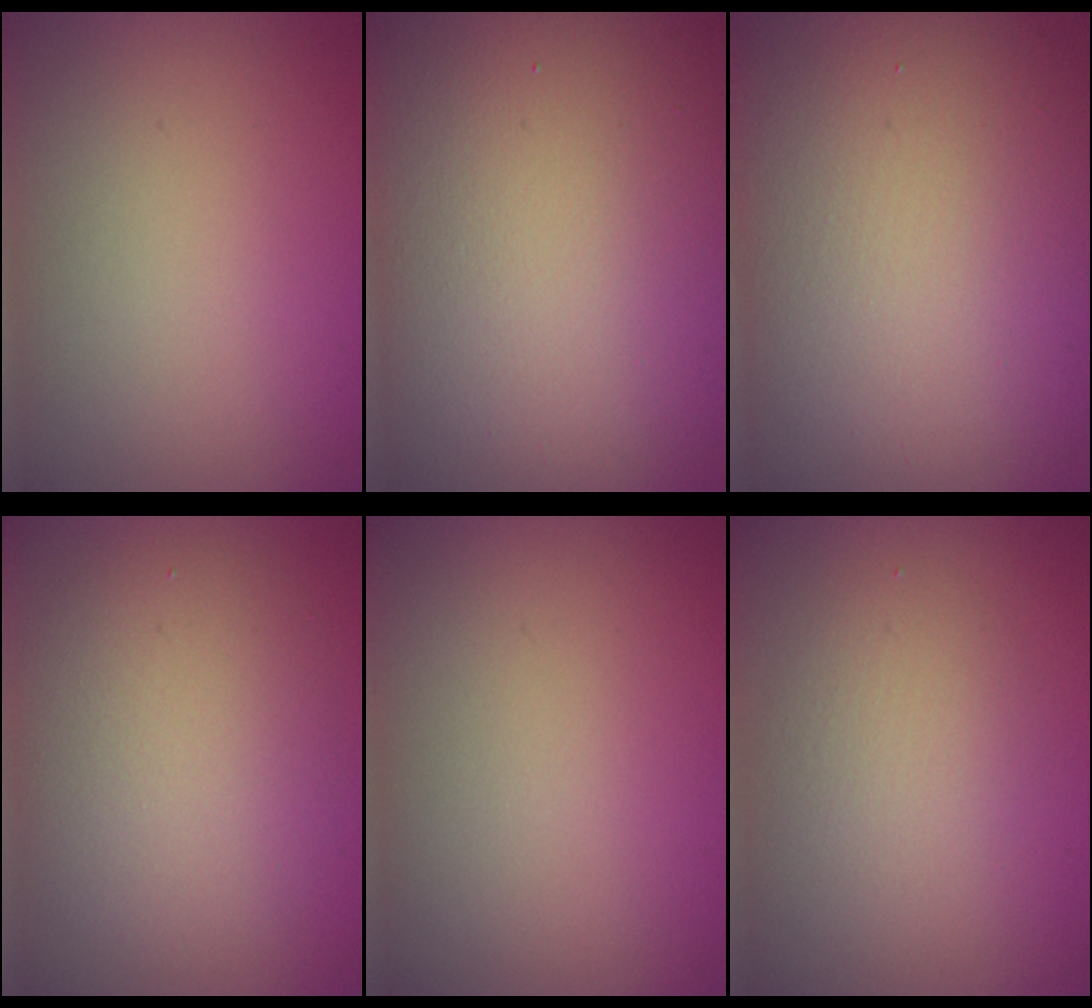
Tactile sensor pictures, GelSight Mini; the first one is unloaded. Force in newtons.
{"total": 16.9, "press": 16.9, "slide": 1.0}
{"total": 15.5, "press": 15.5, "slide": 0.5}
{"total": 5.1, "press": 5.1, "slide": 0.5}
{"total": 0.0}
{"total": 2.2, "press": 2.2, "slide": 0.2}